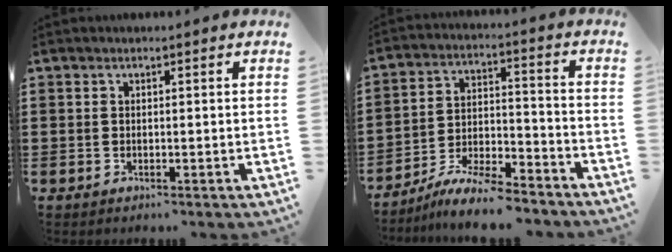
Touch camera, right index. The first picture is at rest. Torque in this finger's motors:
{"motor_torque": [0.84, 0.75, 0.24, 0.06]}